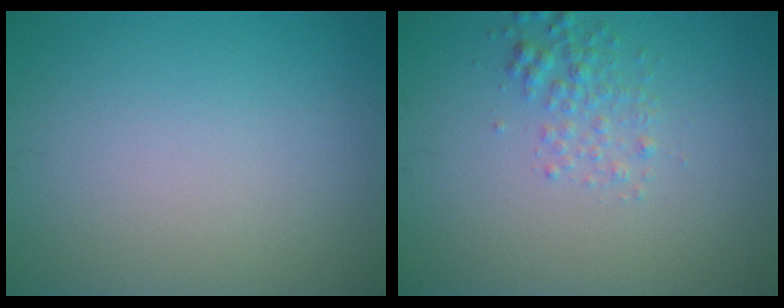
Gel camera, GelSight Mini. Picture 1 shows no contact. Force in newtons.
{"total": 2.0, "press": 2.0, "slide": 0.1}